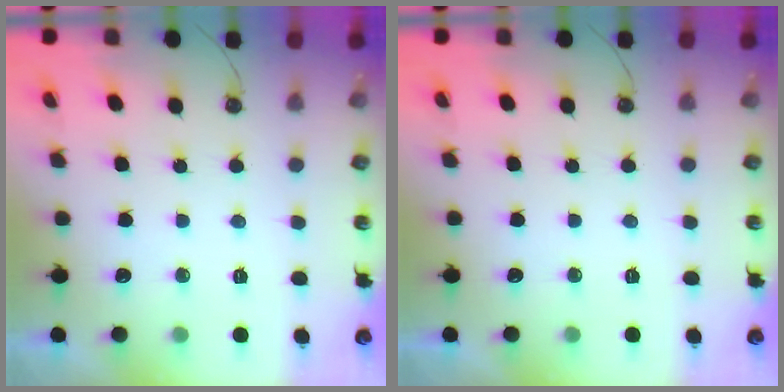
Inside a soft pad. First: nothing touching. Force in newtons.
{"total": 0.0}